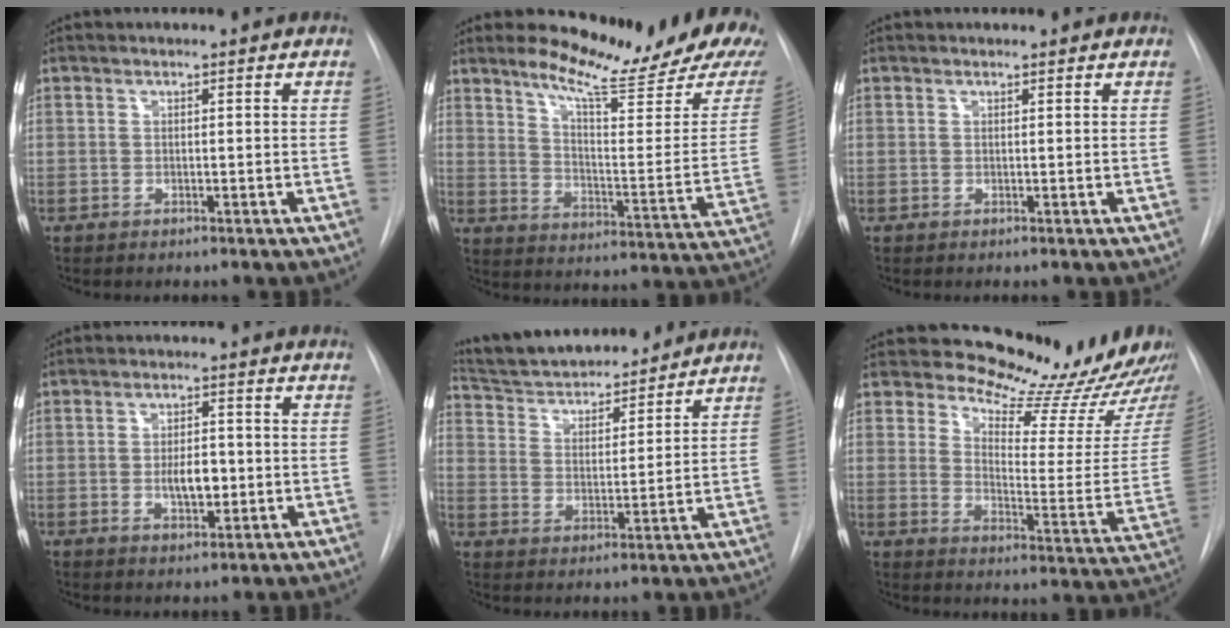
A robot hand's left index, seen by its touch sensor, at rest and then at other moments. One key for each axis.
{"total": 19.0, "fx": 16.3, "fy": 1.1, "fz": 9.8, "tx": -0.143, "ty": -0.089, "tz": 0.216}
{"total": 0.6, "fx": 0.6, "fy": 0.2, "fz": 0.0, "tx": -0.003, "ty": 0.001, "tz": 0.010}
{"total": 4.7, "fx": -0.6, "fy": 2.1, "fz": 4.1, "tx": -0.067, "ty": -0.001, "tz": -0.006}
{"total": 17.0, "fx": 15.6, "fy": 3.7, "fz": 5.8, "tx": -0.096, "ty": 0.015, "tz": 0.254}
{"total": 18.4, "fx": 17.0, "fy": 4.5, "fz": 5.5, "tx": -0.062, "ty": -0.088, "tz": 0.203}